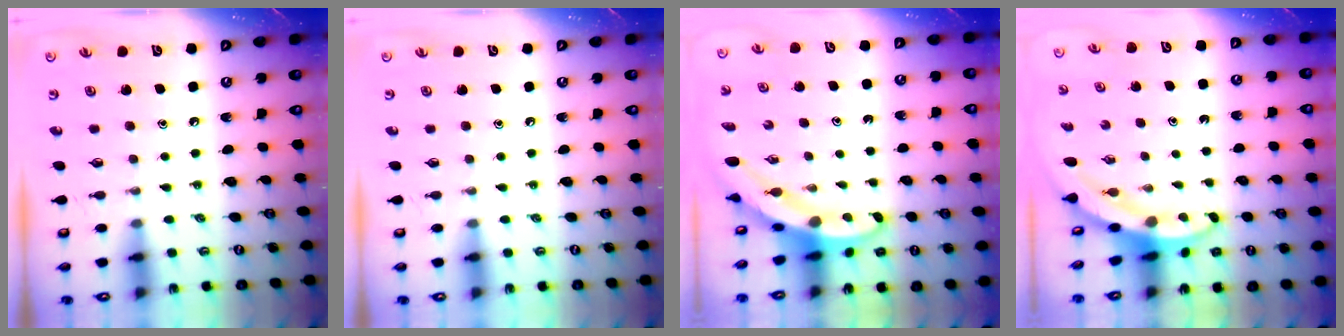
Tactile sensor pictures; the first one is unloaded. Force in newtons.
{"total": 0.0}
{"total": 5.1, "press": 5.1, "slide": 0.4}
{"total": 3.8, "press": 3.8, "slide": 0.5}